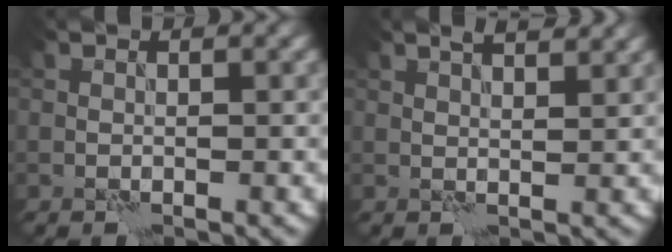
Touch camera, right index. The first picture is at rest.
{"total": 3.8, "force": [2.8, 1.1, 2.4], "torque": [-0.027, 0.018, 0.021]}